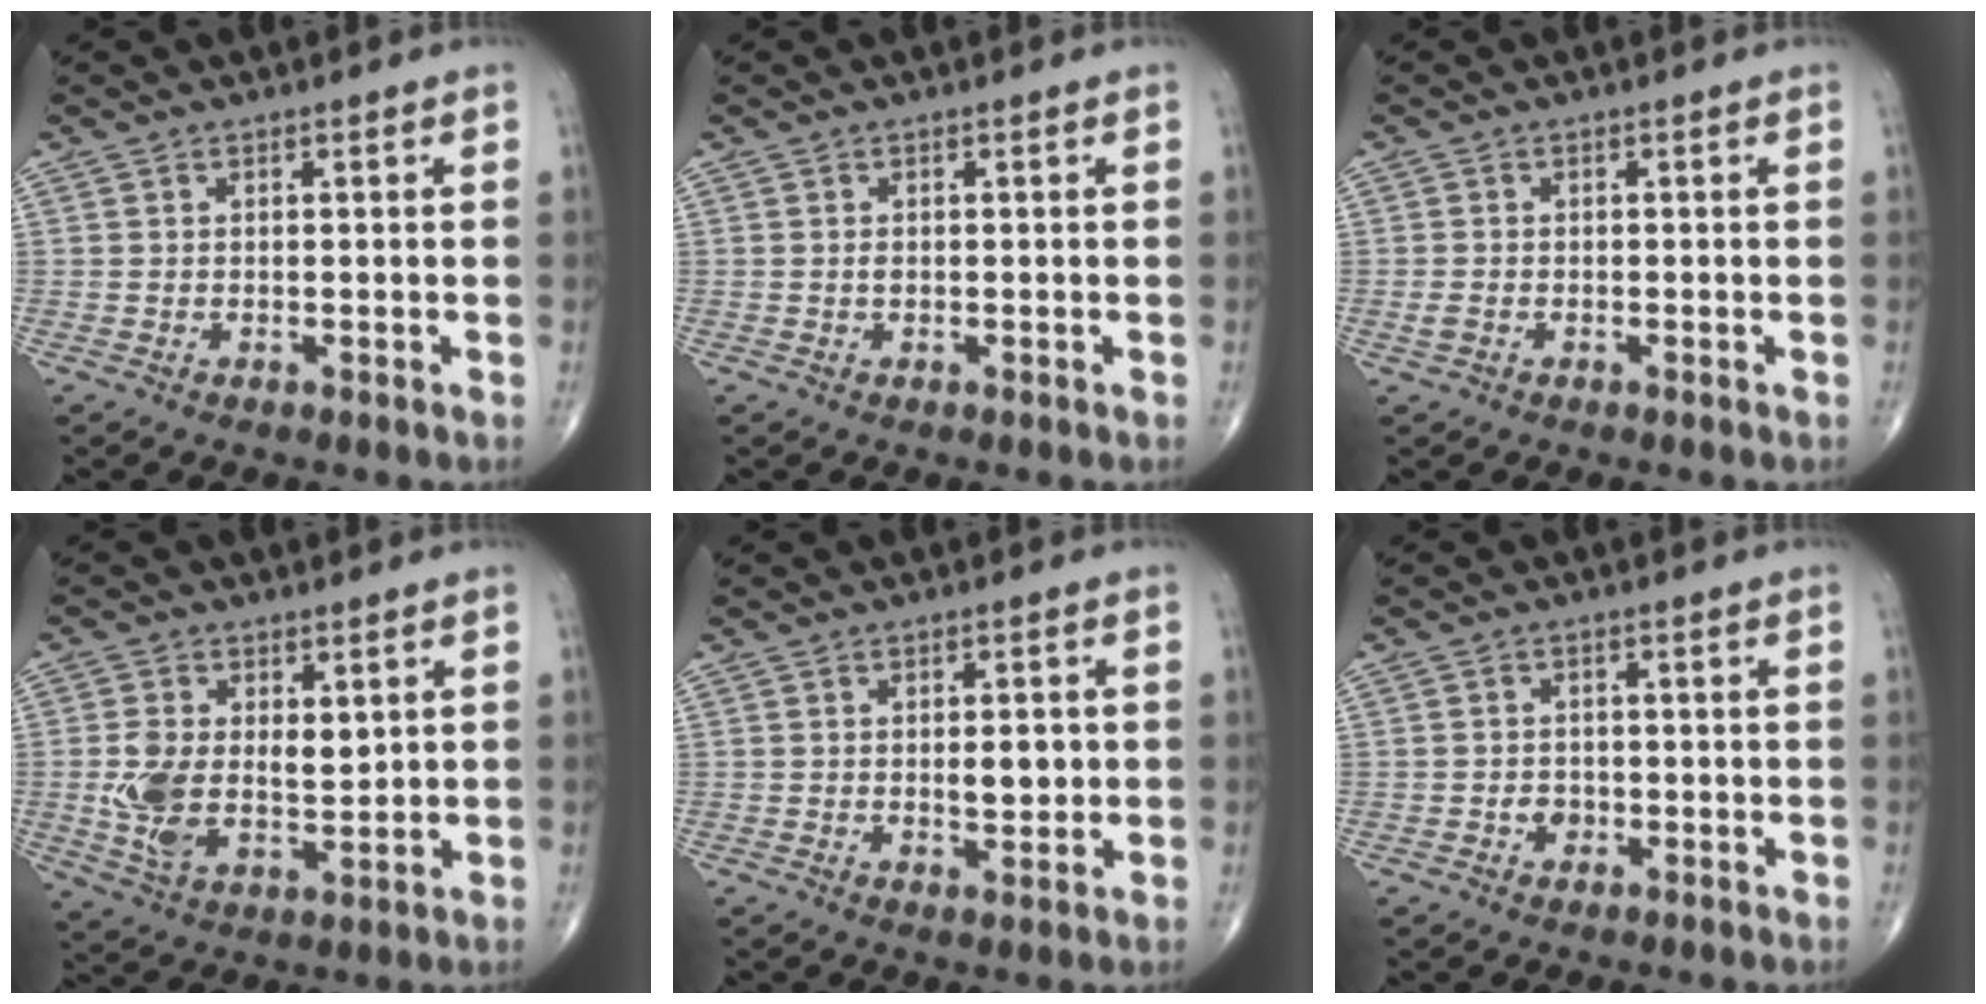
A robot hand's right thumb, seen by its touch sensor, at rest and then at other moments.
{"total": 0.6, "force": [0.0, 0.3, 0.4], "torque": [-0.007, 0.000, -0.001]}
{"total": 1.5, "force": [-0.5, 0.9, 1.0], "torque": [-0.027, 0.004, -0.009]}
{"total": 10.5, "force": [1.3, 6.3, 8.4], "torque": [-0.148, -0.014, 0.035]}
{"total": 4.2, "force": [0.2, 1.9, 3.7], "torque": [-0.046, -0.004, 0.006]}
{"total": 2.2, "force": [-0.7, 1.8, 1.0], "torque": [-0.004, 0.007, -0.012]}